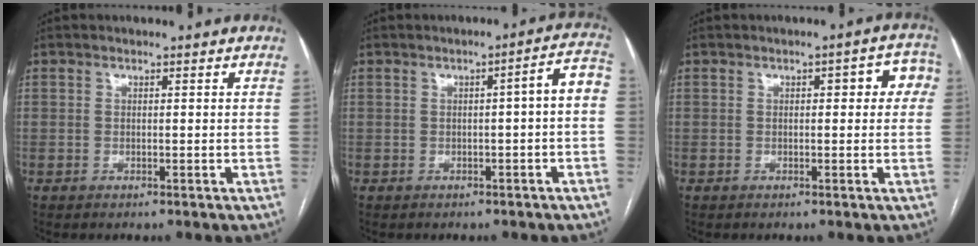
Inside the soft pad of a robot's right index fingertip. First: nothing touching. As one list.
[{"total": 4.6, "force": [-0.5, 0.3, 4.6], "torque": [-0.051, 0.017, -0.008]}, {"total": 4.7, "force": [0.8, 1.8, 4.2], "torque": [-0.036, 0.023, 0.003]}]